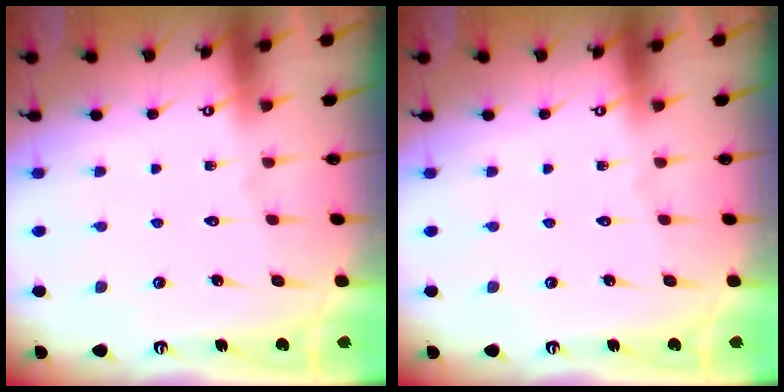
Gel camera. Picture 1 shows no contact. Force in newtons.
{"total": 0.0}